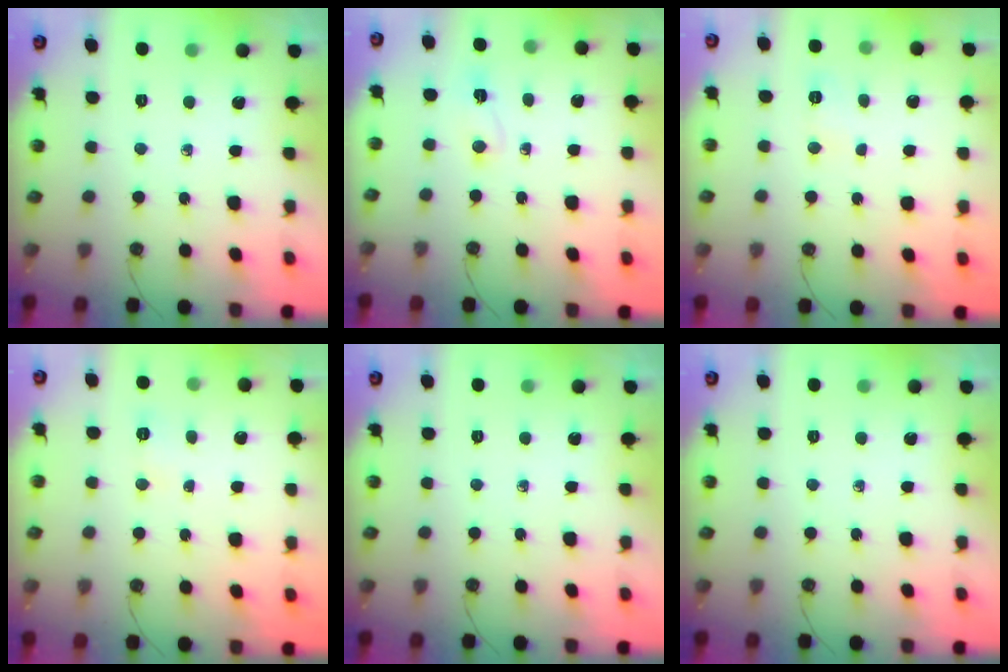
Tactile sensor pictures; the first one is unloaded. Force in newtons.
{"total": 2.1, "press": 2.1, "slide": 0.4}
{"total": 4.1, "press": 4.0, "slide": 0.5}
{"total": 4.4, "press": 4.3, "slide": 0.8}
{"total": 0.0}
{"total": 0.0}